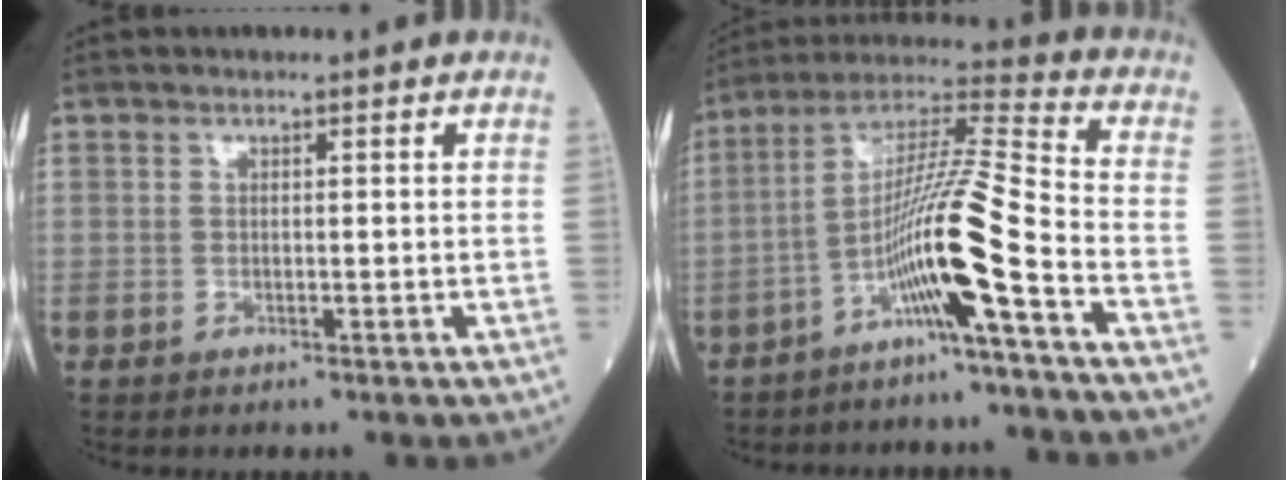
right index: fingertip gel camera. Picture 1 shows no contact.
{"total": 12.3, "force": [-5.3, -1.1, 11.1], "torque": [-0.208, 0.009, -0.103]}